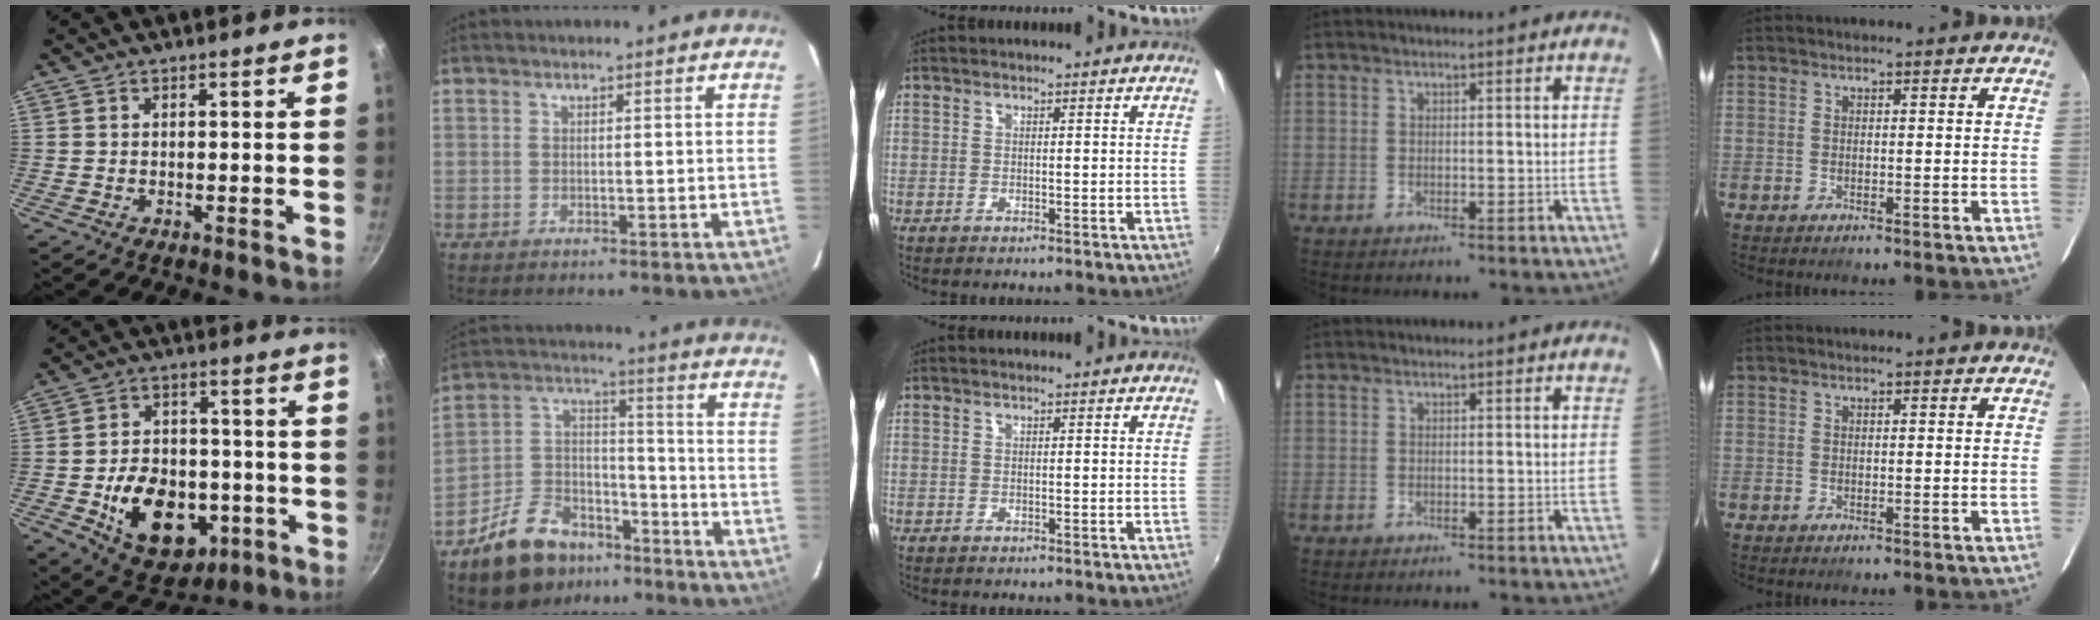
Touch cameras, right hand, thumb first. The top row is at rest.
{"thumb": {"total": 18.3, "force": [-4.9, 12.8, 12.2], "torque": [-0.154, 0.027, -0.058]}, "index": {"total": 15.5, "force": [-10.7, 9.1, 6.5], "torque": [-0.148, 0.046, -0.163]}}